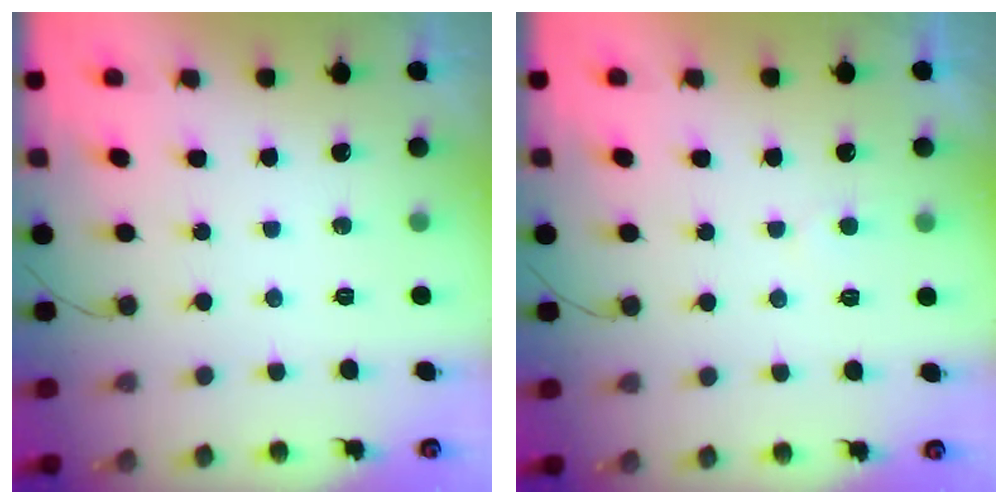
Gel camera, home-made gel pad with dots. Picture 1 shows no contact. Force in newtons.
{"total": 2.8, "press": 2.8, "slide": 0.3}